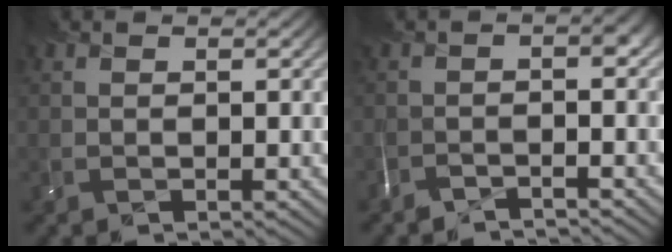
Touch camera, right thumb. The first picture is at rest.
{"total": 2.8, "force": [-2.8, -0.4, 0.3], "torque": [0.012, -0.001, -0.056]}